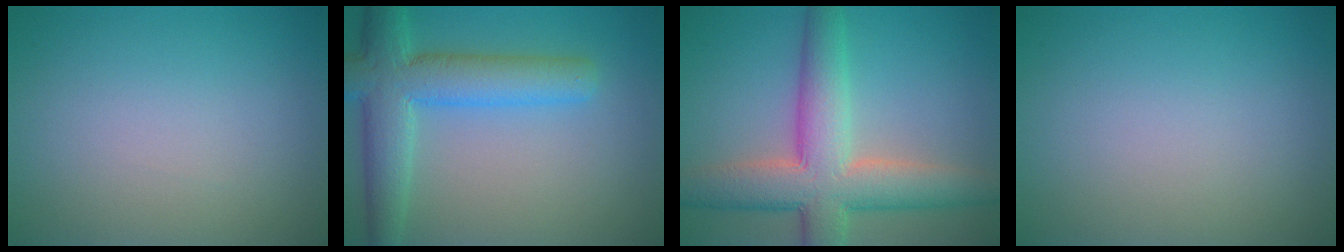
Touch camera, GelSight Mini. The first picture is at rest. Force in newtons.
{"total": 6.9, "press": 6.9, "slide": 0.2}
{"total": 8.5, "press": 8.5, "slide": 0.4}
{"total": 0.0}